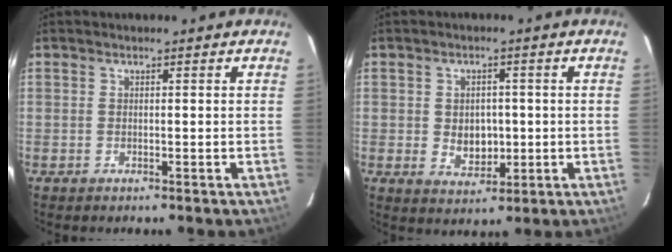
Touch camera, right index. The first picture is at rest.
{"total": 5.5, "force": [-0.3, 4.3, 3.4], "torque": [-0.058, -0.002, 0.006]}